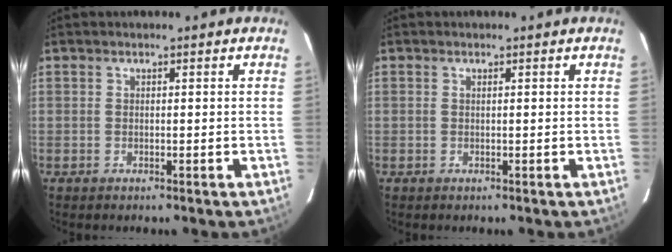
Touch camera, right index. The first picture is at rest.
{"total": 0.0}